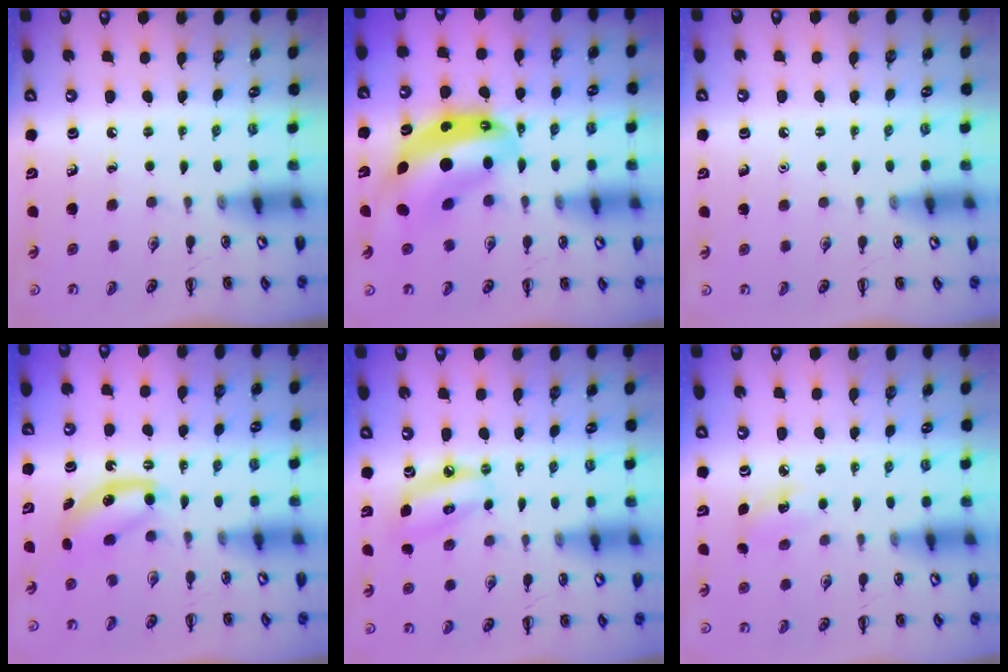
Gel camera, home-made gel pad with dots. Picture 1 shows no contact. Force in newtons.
{"total": 13.6, "press": 13.1, "slide": 3.5}
{"total": 1.6, "press": 1.6, "slide": 0.1}
{"total": 4.8, "press": 4.6, "slide": 1.4}
{"total": 8.2, "press": 7.9, "slide": 2.1}
{"total": 4.5, "press": 4.3, "slide": 1.2}